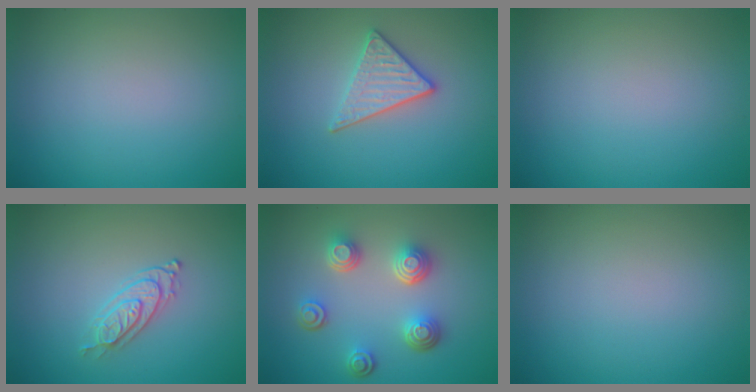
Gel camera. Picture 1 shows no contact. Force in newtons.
{"total": 2.9, "press": 2.7, "slide": 1.1}
{"total": 0.0}
{"total": 2.3, "press": 2.1, "slide": 0.9}
{"total": 4.6, "press": 3.5, "slide": 3.0}
{"total": 0.0}